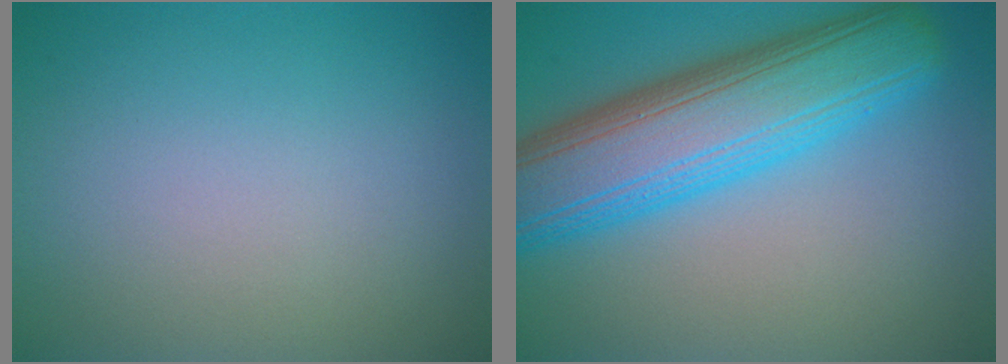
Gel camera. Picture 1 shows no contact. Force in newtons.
{"total": 10.8, "press": 10.8, "slide": 0.4}